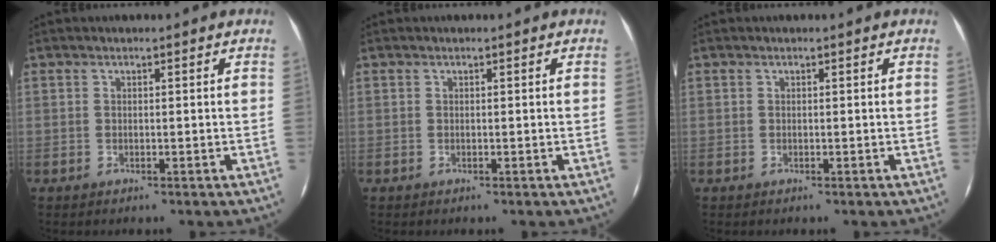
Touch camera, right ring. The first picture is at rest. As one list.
[{"total": 0.0}, {"total": 0.0}]